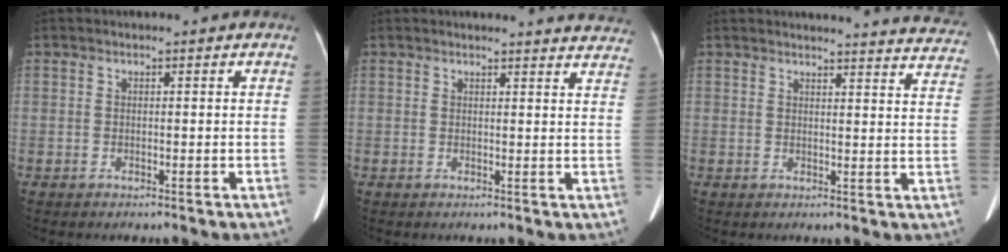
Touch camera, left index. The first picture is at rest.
{"total": 11.4, "force": [11.2, 1.3, 1.9], "torque": [0.007, -0.047, 0.089]}
{"total": 18.7, "force": [18.3, 1.7, 3.3], "torque": [-0.019, -0.080, 0.180]}